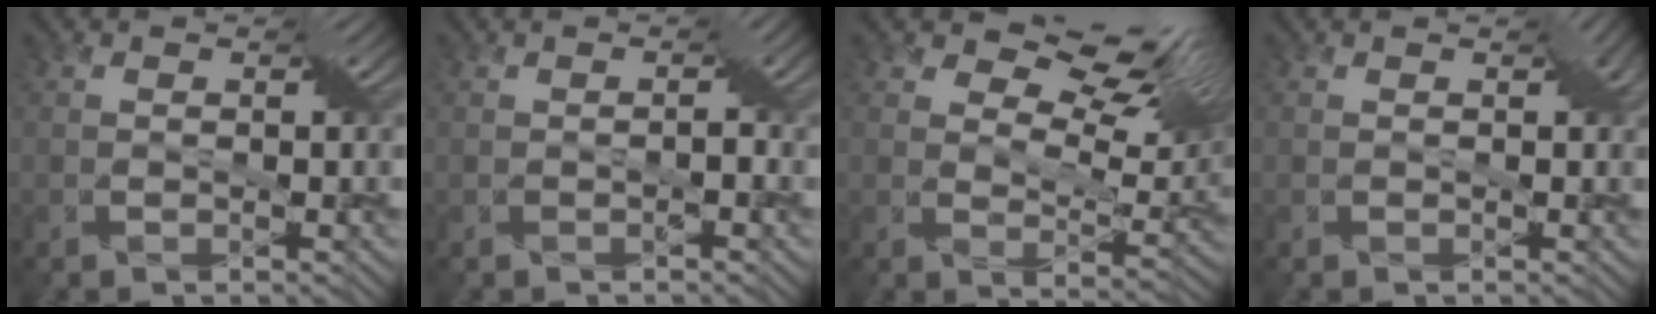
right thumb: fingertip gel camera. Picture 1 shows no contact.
{"total": 0.7, "force": [-0.3, -0.4, 0.4], "torque": [-0.018, -0.007, 0.004]}
{"total": 10.1, "force": [7.0, 4.1, 6.1], "torque": [-0.116, 0.002, 0.107]}
{"total": 0.7, "force": [0.2, 0.5, 0.5], "torque": [-0.012, -0.003, 0.009]}